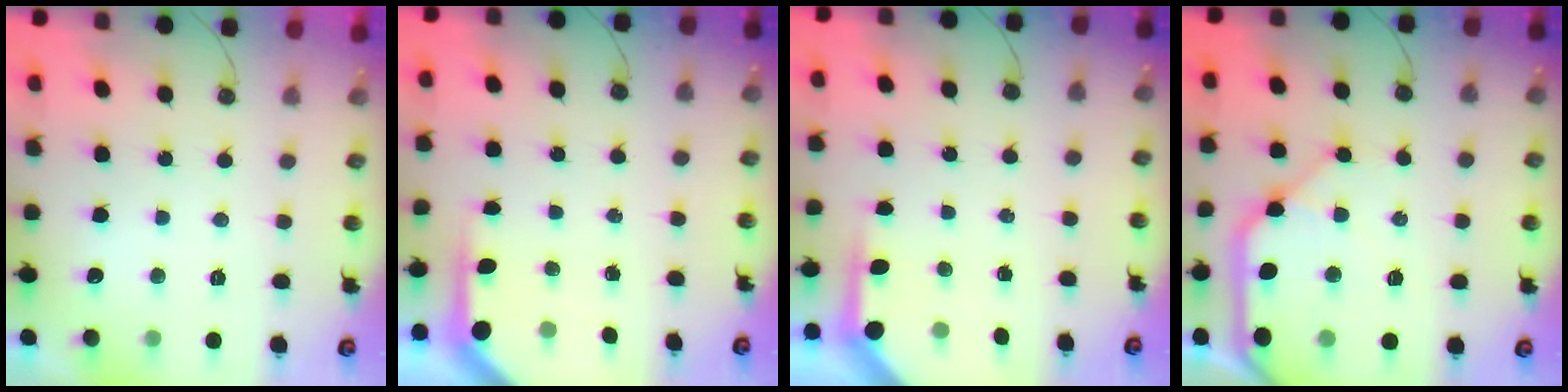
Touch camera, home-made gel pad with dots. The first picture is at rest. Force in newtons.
{"total": 3.9, "press": 3.9, "slide": 0.3}
{"total": 3.6, "press": 3.6, "slide": 0.4}
{"total": 15.2, "press": 15.0, "slide": 2.4}